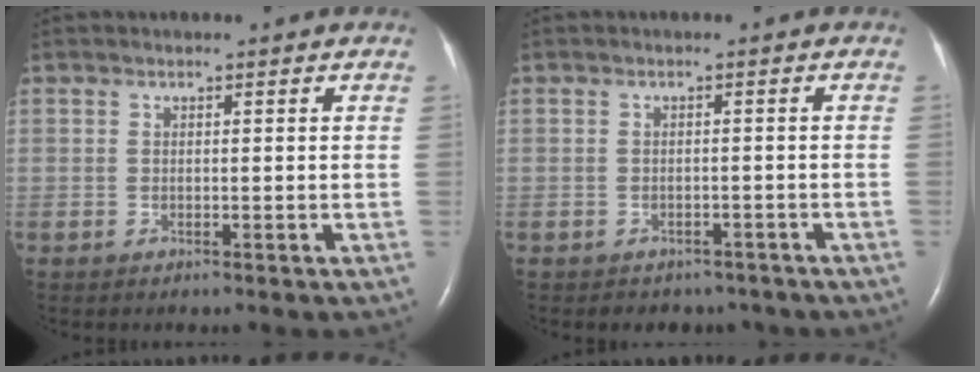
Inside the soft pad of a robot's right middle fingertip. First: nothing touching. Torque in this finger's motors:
{"motor_torque": [0.03, -0.02, 0.01, 0.00]}